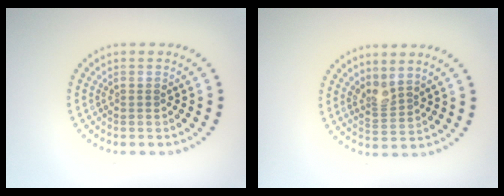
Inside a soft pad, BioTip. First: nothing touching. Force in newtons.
{"total": 2.0, "press": 1.5, "slide": 1.3}